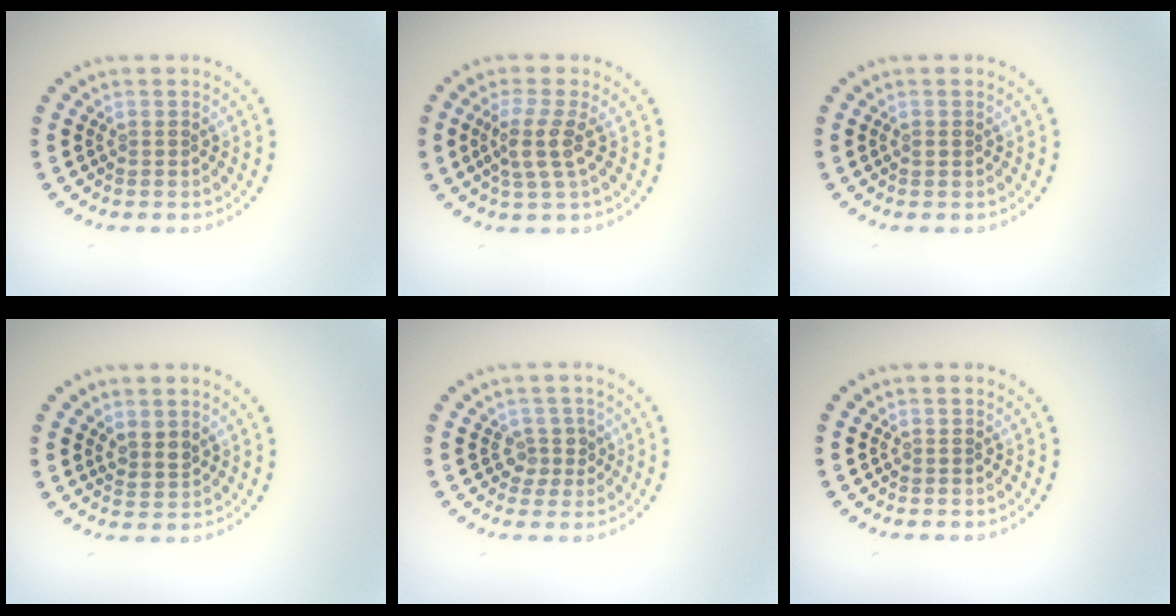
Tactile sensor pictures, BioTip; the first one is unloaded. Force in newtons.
{"total": 2.9, "press": 2.3, "slide": 1.8}
{"total": 0.8, "press": 0.7, "slide": 0.2}
{"total": 1.6, "press": 1.3, "slide": 0.9}
{"total": 1.9, "press": 1.4, "slide": 1.3}
{"total": 0.0}